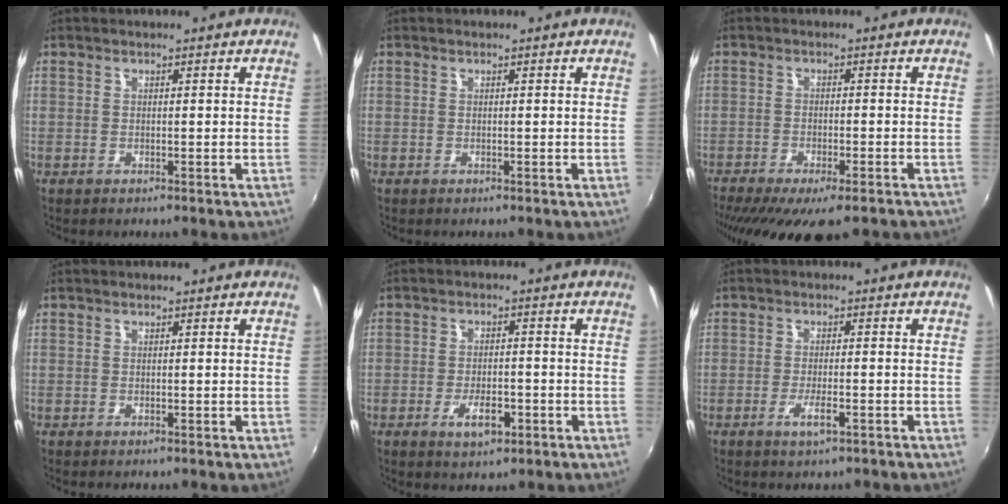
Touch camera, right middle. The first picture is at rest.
{"total": 0.0}
{"total": 14.1, "force": [-10.7, 3.6, 8.5], "torque": [-0.173, -0.055, -0.160]}
{"total": 0.0}
{"total": 5.3, "force": [-2.6, 2.3, 4.0], "torque": [-0.085, -0.005, -0.039]}
{"total": 3.6, "force": [-2.1, 0.7, 2.8], "torque": [-0.061, -0.005, -0.038]}